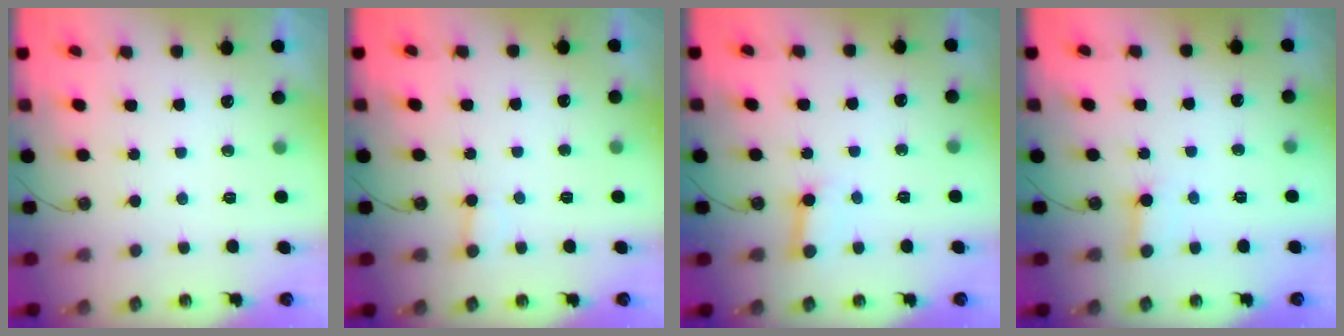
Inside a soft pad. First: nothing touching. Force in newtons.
{"total": 2.8, "press": 2.8, "slide": 0.3}
{"total": 4.1, "press": 4.1, "slide": 0.4}
{"total": 2.6, "press": 2.6, "slide": 0.3}